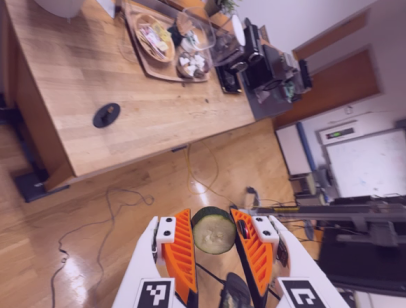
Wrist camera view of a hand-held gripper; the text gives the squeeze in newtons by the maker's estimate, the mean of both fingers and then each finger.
{"total": 8.3, "left": 8.0, "right": 8.5}